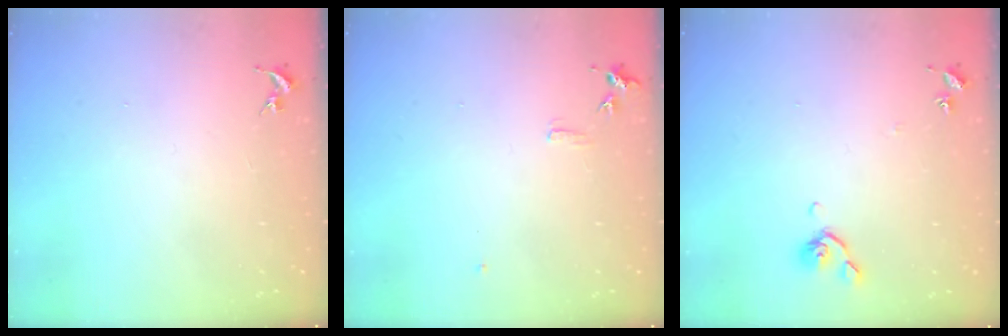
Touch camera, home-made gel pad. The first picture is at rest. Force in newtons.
{"total": 5.6, "press": 5.5, "slide": 0.7}
{"total": 5.6, "press": 5.6, "slide": 0.9}